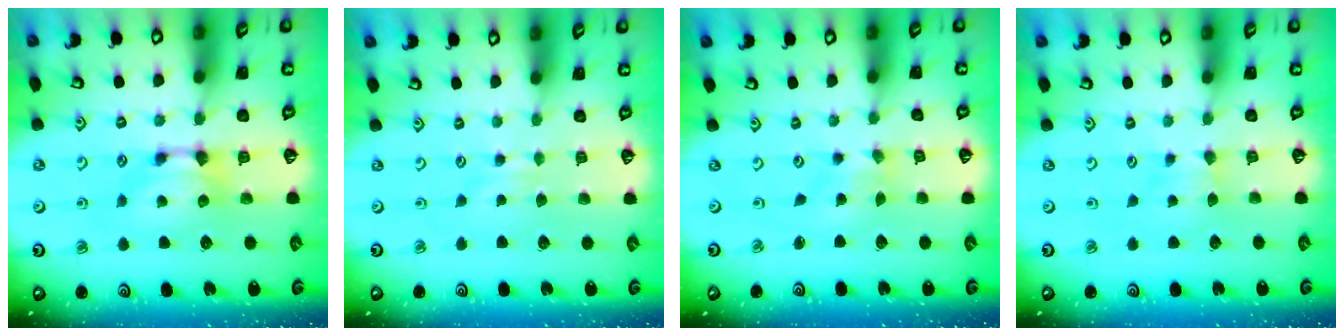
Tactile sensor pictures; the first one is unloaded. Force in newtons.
{"total": 2.4, "press": 2.4, "slide": 0.2}
{"total": 3.5, "press": 3.4, "slide": 0.9}
{"total": 2.6, "press": 2.6, "slide": 0.5}